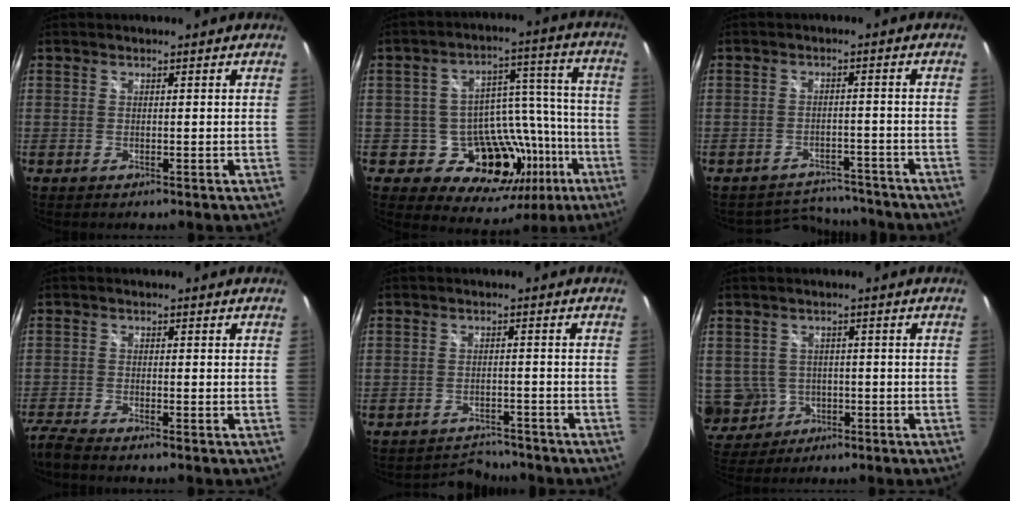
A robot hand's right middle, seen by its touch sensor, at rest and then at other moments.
{"total": 16.8, "force": [-7.5, 12.4, 8.4], "torque": [-0.138, 0.037, -0.077]}
{"total": 7.4, "force": [-7.0, 2.5, 0.1], "torque": [-0.011, 0.018, -0.095]}
{"total": 3.7, "force": [-3.5, 0.0, 1.3], "torque": [-0.045, -0.015, -0.069]}
{"total": 6.5, "force": [-6.3, 1.7, -0.6], "torque": [0.001, 0.015, -0.092]}
{"total": 7.6, "force": [-1.4, 7.0, 2.5], "torque": [-0.071, 0.002, -0.004]}